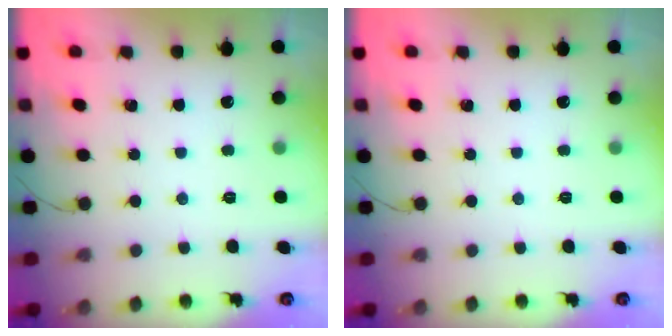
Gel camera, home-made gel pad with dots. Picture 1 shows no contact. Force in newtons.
{"total": 0.0}